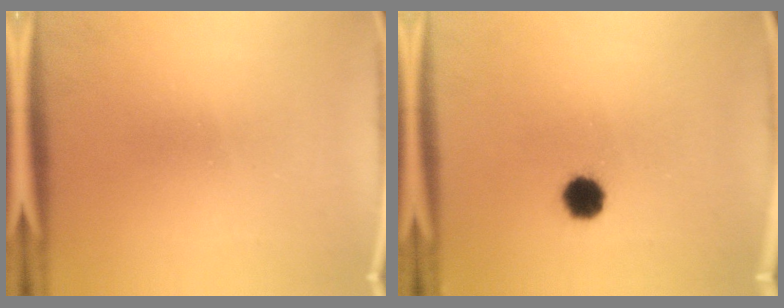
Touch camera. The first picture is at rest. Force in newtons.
{"total": 5.3}